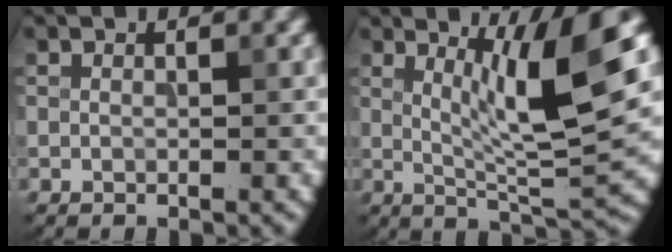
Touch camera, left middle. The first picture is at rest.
{"total": 8.2, "force": [2.5, 1.2, 7.8], "torque": [-0.122, -0.009, 0.045]}